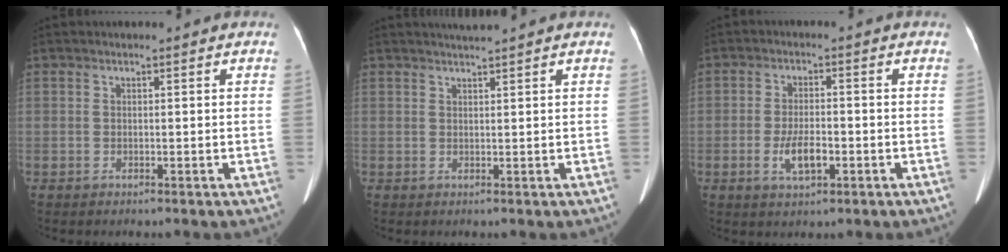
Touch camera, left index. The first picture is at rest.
{"total": 1.9, "force": [1.7, -0.7, 0.5], "torque": [-0.006, 0.006, 0.035]}
{"total": 4.9, "force": [-1.7, 1.7, 4.3], "torque": [-0.088, -0.002, -0.026]}